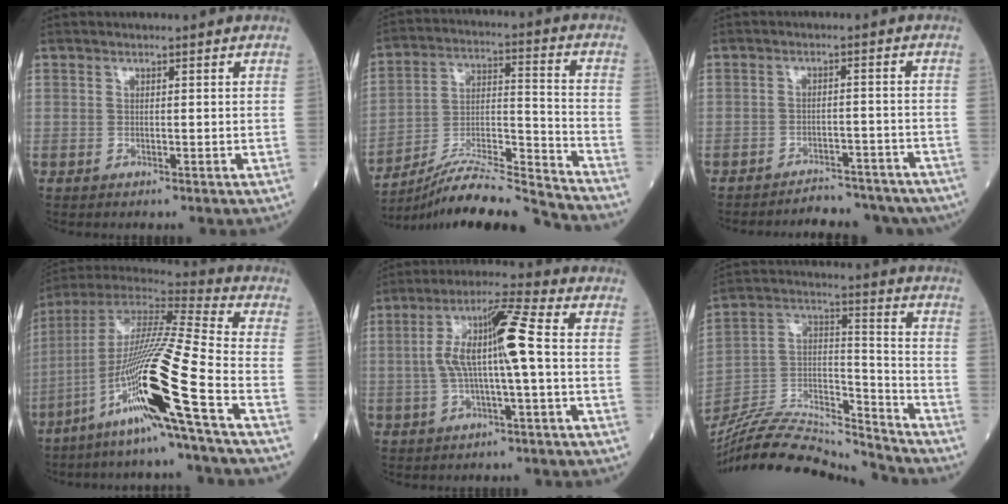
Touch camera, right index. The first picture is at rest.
{"total": 18.0, "force": [-17.1, -1.4, 5.6], "torque": [-0.108, 0.005, -0.293]}
{"total": 11.1, "force": [-10.4, 3.3, 2.3], "torque": [-0.023, 0.012, -0.122]}
{"total": 20.9, "force": [-8.9, -1.4, 18.8], "torque": [-0.384, -0.031, -0.173]}
{"total": 10.1, "force": [0.0, 0.9, 10.1], "torque": [-0.195, 0.028, -0.004]}
{"total": 21.0, "force": [-20.2, 1.6, 5.4], "torque": [-0.114, 0.022, -0.346]}